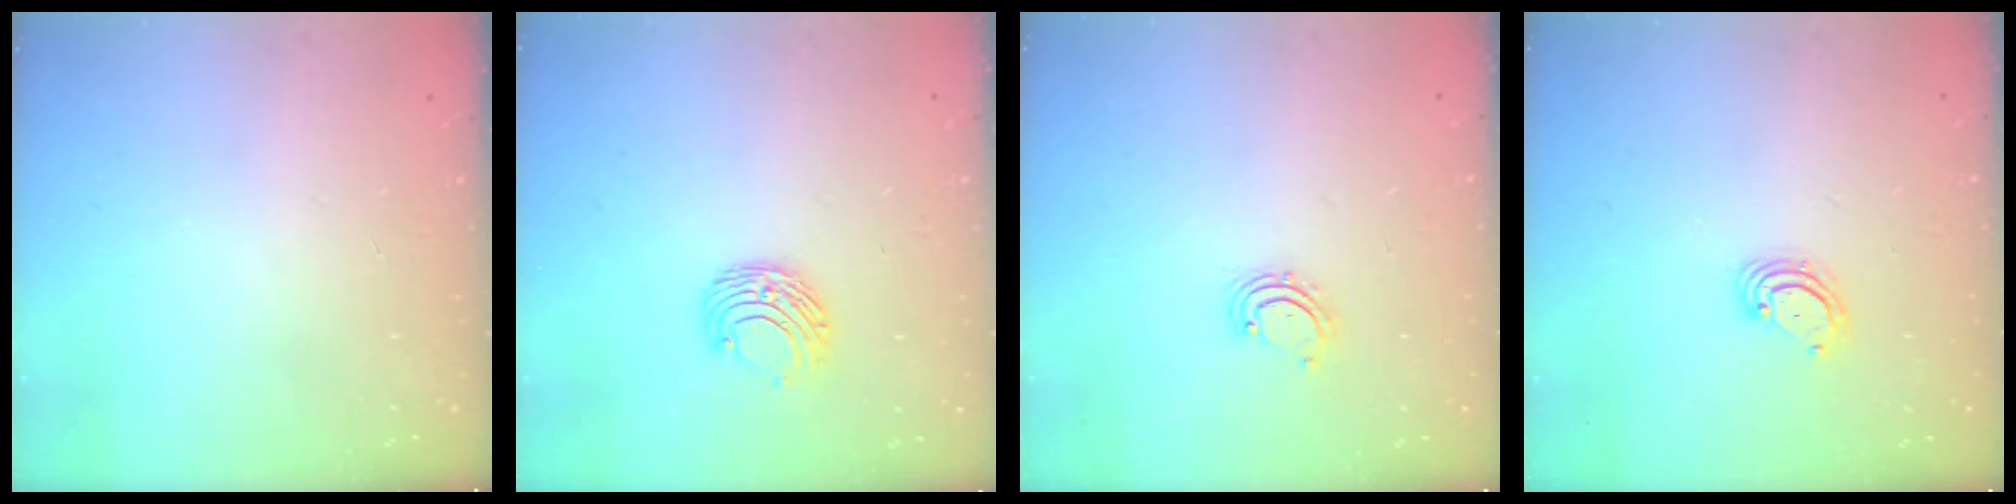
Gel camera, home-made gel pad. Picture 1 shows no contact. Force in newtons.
{"total": 7.2, "press": 7.2, "slide": 0.8}
{"total": 2.9, "press": 2.9, "slide": 0.4}
{"total": 3.3, "press": 3.3, "slide": 0.3}